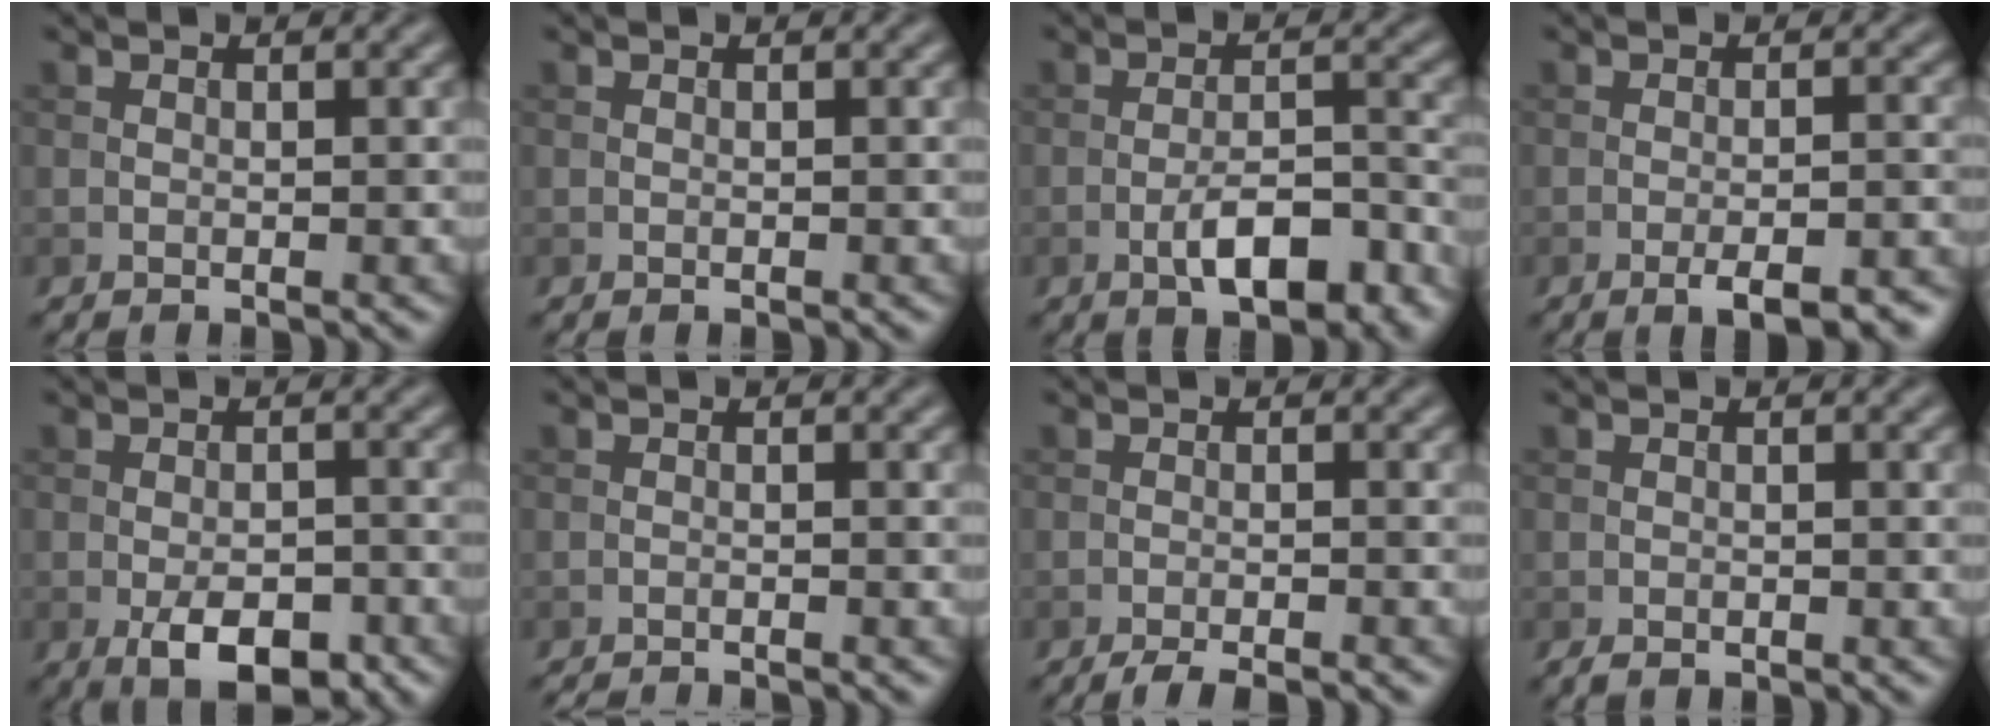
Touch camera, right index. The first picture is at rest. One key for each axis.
{"total": 0.0}
{"total": 6.1, "fx": -3.0, "fy": 2.2, "fz": 4.8, "tx": -0.077, "ty": 0.006, "tz": -0.045}
{"total": 5.0, "fx": -3.1, "fy": 1.4, "fz": 3.6, "tx": -0.058, "ty": -0.002, "tz": -0.037}
{"total": 5.5, "fx": -2.7, "fy": 2.6, "fz": 4.0, "tx": -0.061, "ty": -0.005, "tz": -0.044}
{"total": 2.6, "fx": -2.4, "fy": 0.3, "fz": 0.8, "tx": -0.013, "ty": -0.005, "tz": -0.039}
{"total": 2.9, "fx": -2.3, "fy": 0.4, "fz": 1.7, "tx": -0.024, "ty": 0.001, "tz": -0.044}
{"total": 0.9, "fx": -0.7, "fy": 0.4, "fz": 0.5, "tx": -0.005, "ty": -0.002, "tz": -0.011}